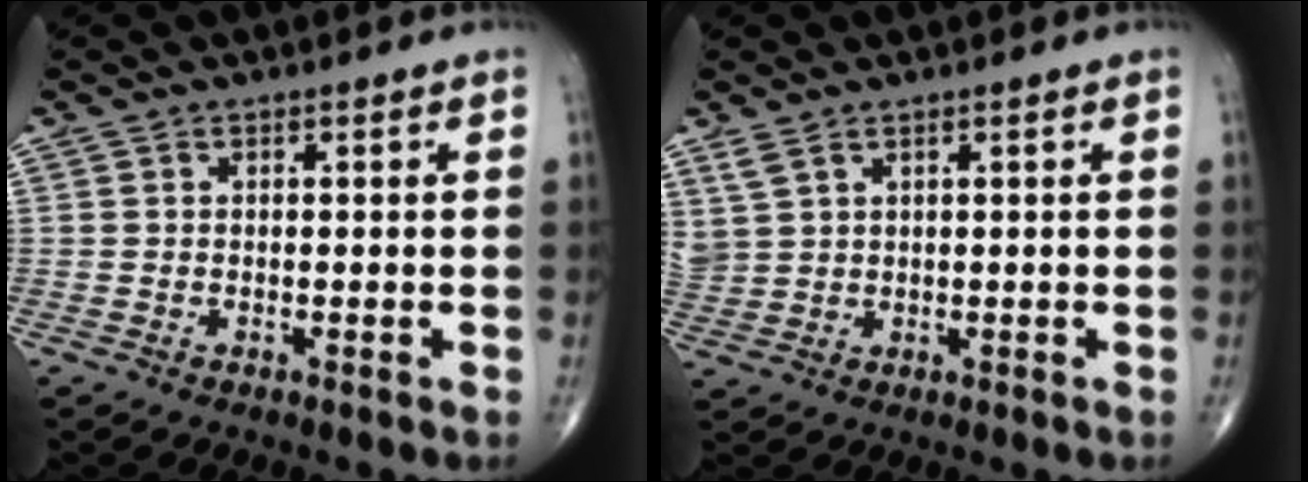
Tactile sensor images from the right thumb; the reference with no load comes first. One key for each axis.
{"total": 3.2, "fx": 2.3, "fy": 1.4, "fz": 1.7, "tx": -0.040, "ty": -0.005, "tz": 0.061}